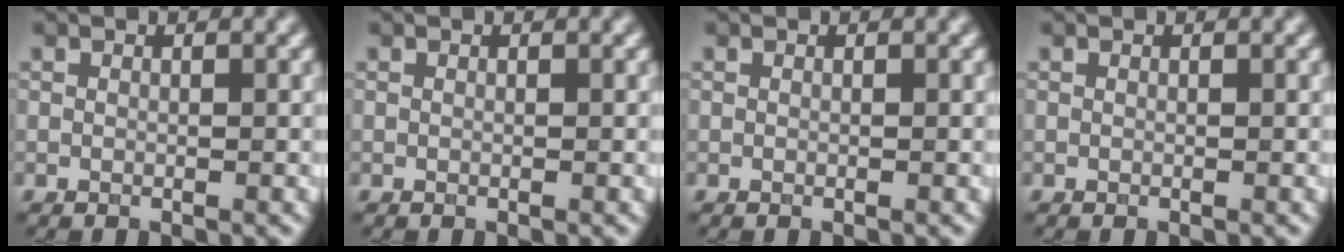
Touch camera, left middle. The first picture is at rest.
{"total": 0.0}
{"total": 0.0}
{"total": 0.0}